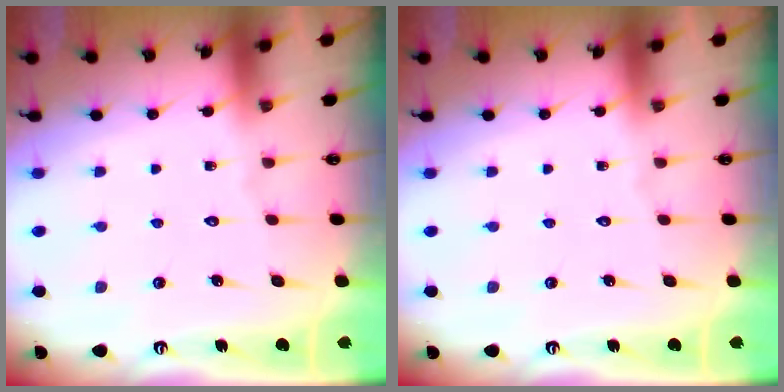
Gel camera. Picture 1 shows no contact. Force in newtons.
{"total": 0.0}